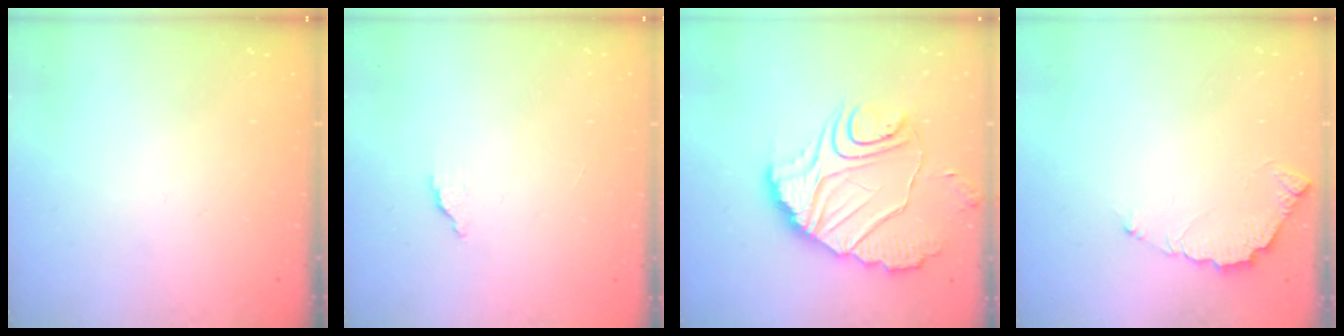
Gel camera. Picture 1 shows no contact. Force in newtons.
{"total": 1.7, "press": 1.7, "slide": 0.1}
{"total": 13.2, "press": 13.2, "slide": 1.1}
{"total": 5.5, "press": 5.5, "slide": 0.3}